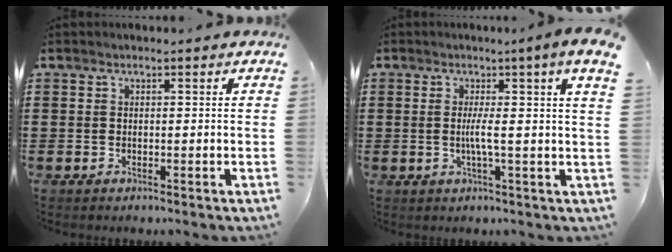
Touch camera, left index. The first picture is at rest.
{"total": 4.9, "force": [0.8, -0.9, 4.8], "torque": [-0.091, -0.010, 0.008]}